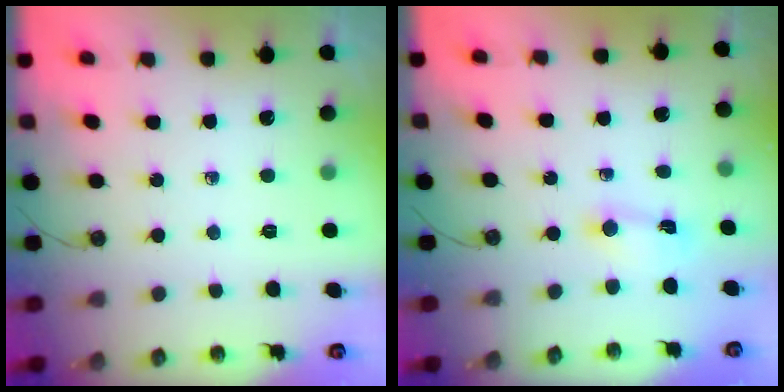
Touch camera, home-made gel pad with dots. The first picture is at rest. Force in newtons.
{"total": 1.5, "press": 1.5, "slide": 0.2}